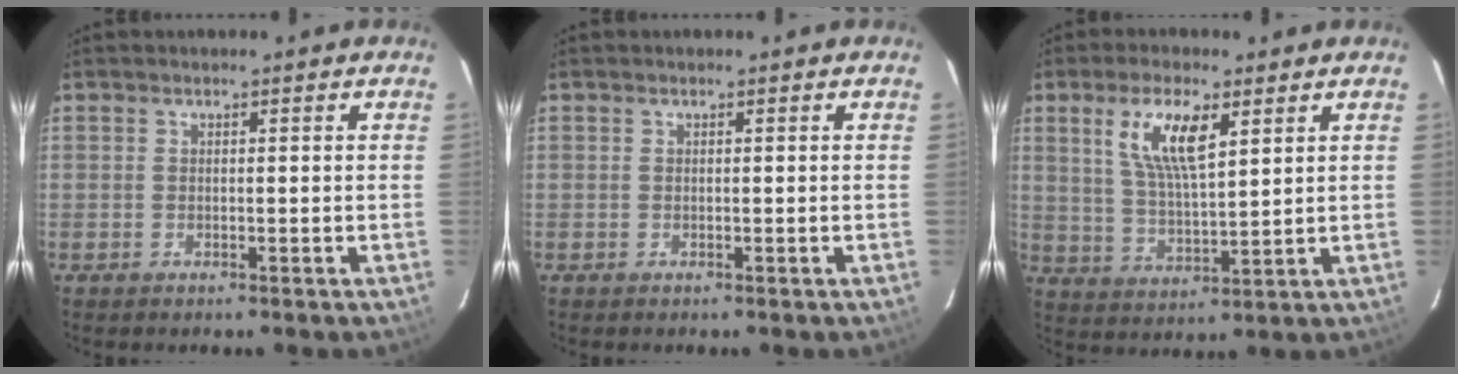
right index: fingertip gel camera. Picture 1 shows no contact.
{"total": 0.0}
{"total": 9.7, "force": [4.3, 3.1, 8.0], "torque": [-0.152, 0.004, 0.087]}